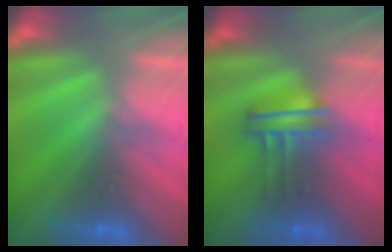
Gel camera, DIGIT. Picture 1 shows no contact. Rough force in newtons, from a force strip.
{"total": 3.8}